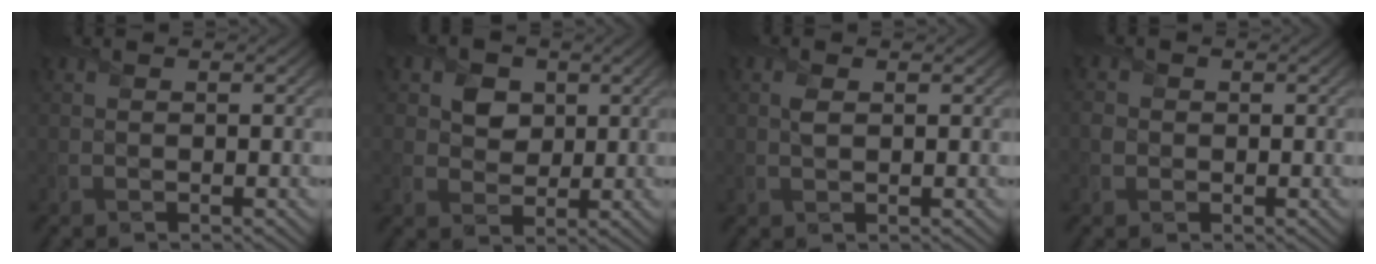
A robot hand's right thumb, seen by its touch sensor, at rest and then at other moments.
{"total": 4.7, "force": [1.5, 3.9, 2.1], "torque": [-0.051, -0.009, 0.014]}
{"total": 1.4, "force": [0.4, 0.7, 1.1], "torque": [-0.029, 0.001, 0.006]}
{"total": 1.6, "force": [-0.2, 1.6, 0.4], "torque": [-0.007, -0.005, -0.010]}